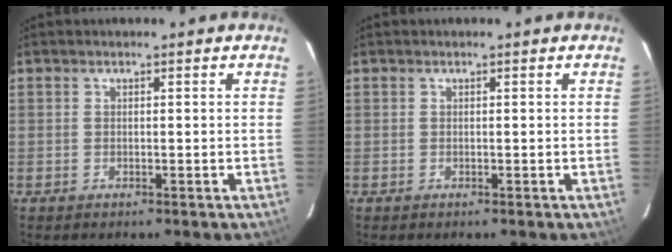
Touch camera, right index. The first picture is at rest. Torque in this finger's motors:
{"motor_torque": [0.00, 0.00, 0.00, 0.00]}